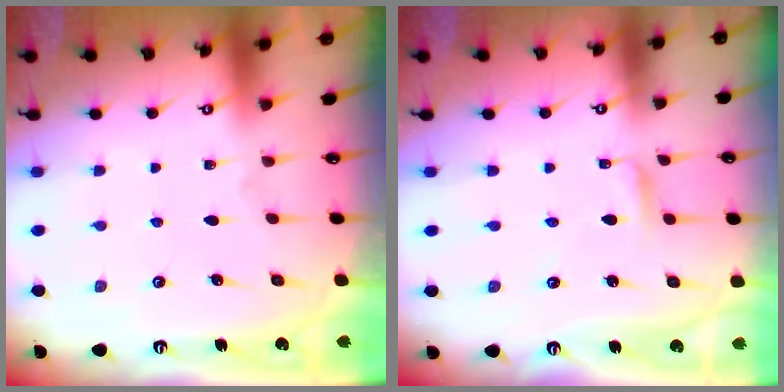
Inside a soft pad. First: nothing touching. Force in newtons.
{"total": 3.0, "press": 3.0, "slide": 0.3}